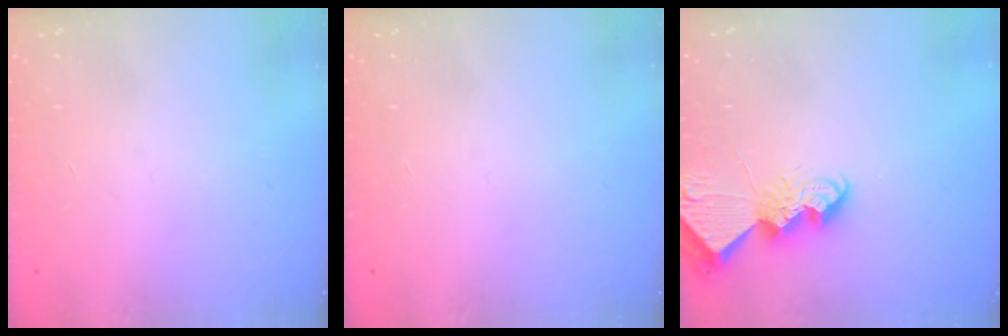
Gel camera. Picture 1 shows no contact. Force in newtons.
{"total": 0.0}
{"total": 7.9, "press": 7.9, "slide": 0.7}